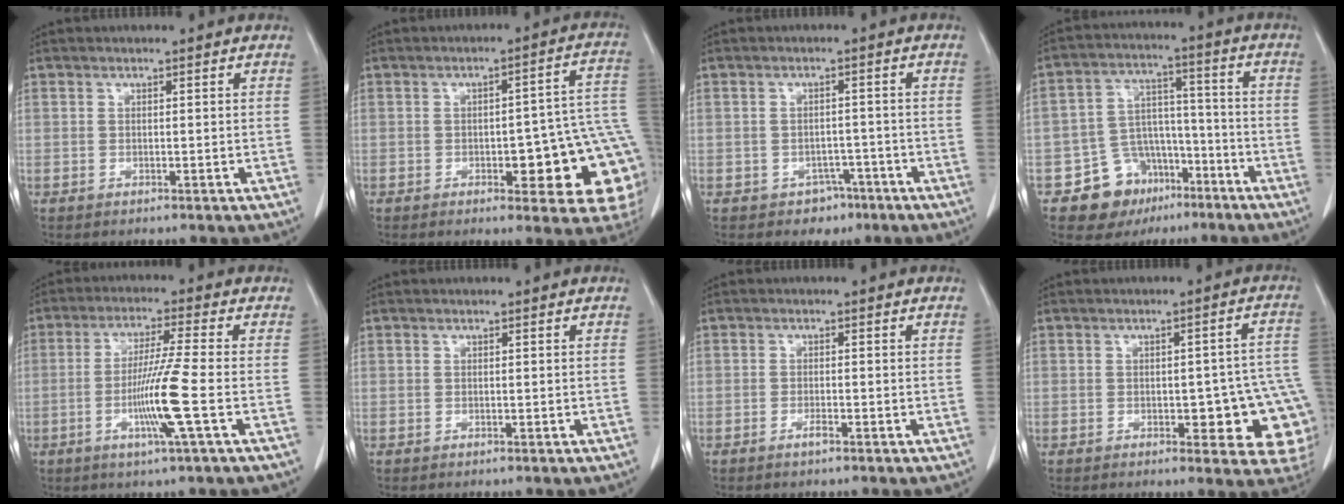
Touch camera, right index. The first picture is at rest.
{"total": 15.7, "force": [-3.2, 4.6, 14.6], "torque": [-0.104, 0.032, -0.027]}
{"total": 3.4, "force": [-2.0, 2.7, 0.6], "torque": [-0.001, 0.012, -0.019]}
{"total": 10.9, "force": [-6.2, 8.1, 3.7], "torque": [-0.055, 0.039, -0.090]}
{"total": 9.0, "force": [-2.5, -1.5, 8.5], "torque": [-0.164, -0.014, -0.050]}
{"total": 0.0}
{"total": 1.2, "force": [-0.9, 0.1, 0.9], "torque": [-0.018, 0.000, -0.015]}
{"total": 12.0, "force": [-2.9, 4.2, 10.8], "torque": [-0.072, 0.023, -0.025]}